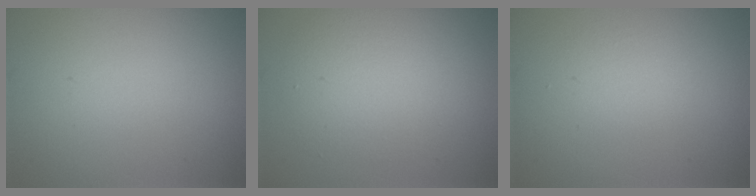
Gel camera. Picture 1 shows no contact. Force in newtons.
{"total": 4.8, "press": 4.8, "slide": 0.3}
{"total": 1.5, "press": 1.5, "slide": 0.1}